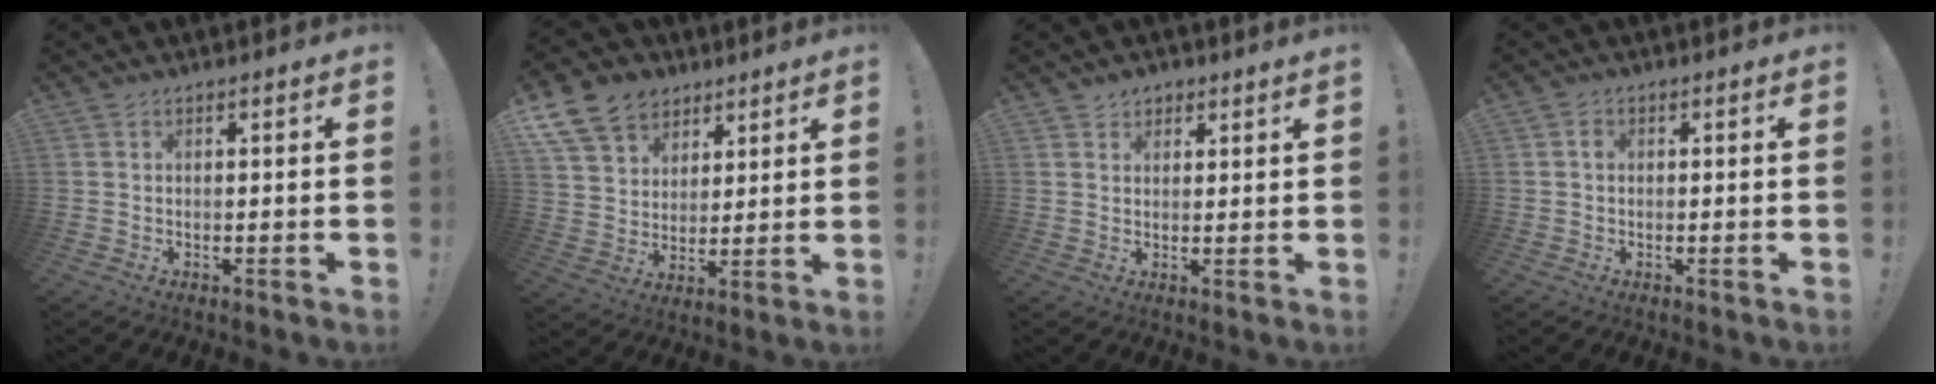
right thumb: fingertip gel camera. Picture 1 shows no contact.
{"total": 13.5, "force": [7.8, 9.9, 4.7], "torque": [-0.077, -0.047, 0.155]}
{"total": 2.4, "force": [1.8, 1.4, 0.3], "torque": [0.002, -0.008, 0.032]}
{"total": 1.6, "force": [-0.3, 1.4, 0.7], "torque": [-0.019, 0.007, -0.006]}